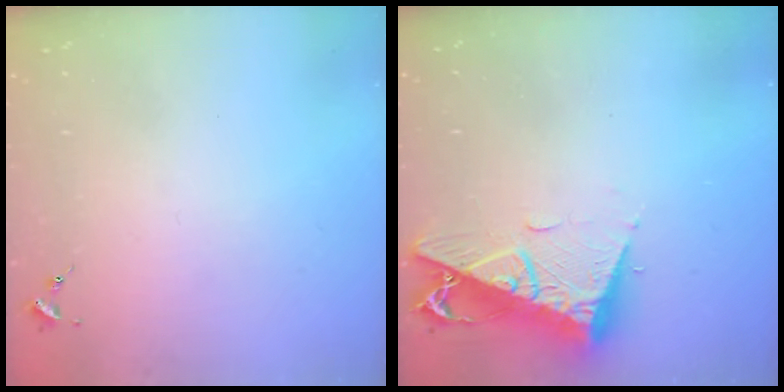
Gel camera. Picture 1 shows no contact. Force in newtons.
{"total": 12.7, "press": 12.6, "slide": 1.1}